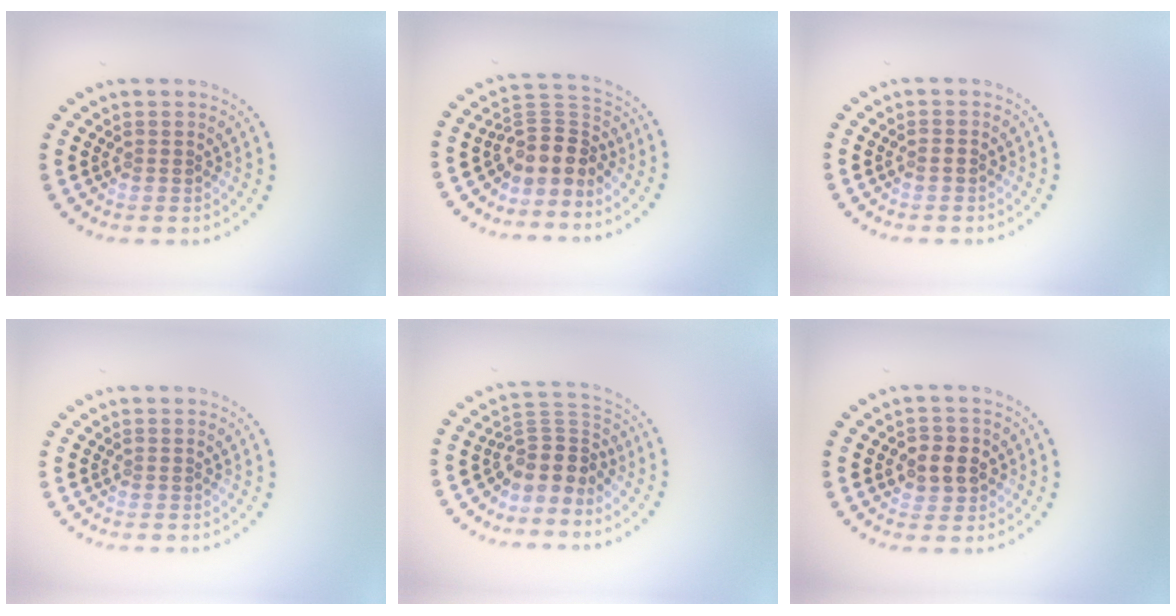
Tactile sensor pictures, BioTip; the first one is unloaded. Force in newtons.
{"total": 3.6, "press": 2.6, "slide": 2.5}
{"total": 0.9, "press": 0.9, "slide": 0.2}
{"total": 0.0}
{"total": 3.4, "press": 2.4, "slide": 2.3}
{"total": 2.9, "press": 2.8, "slide": 0.5}